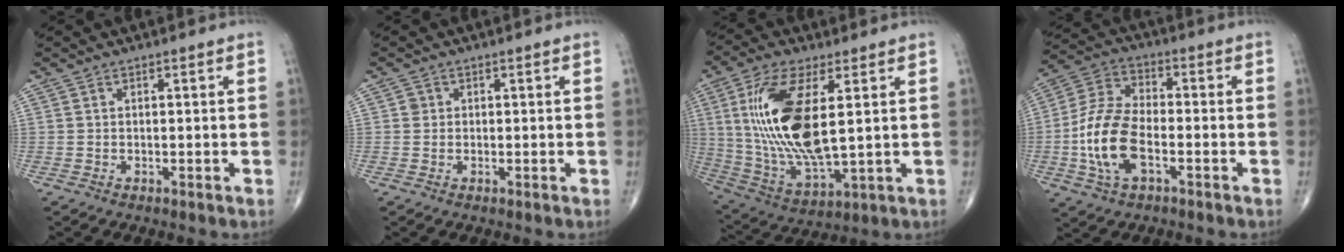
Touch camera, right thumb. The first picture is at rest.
{"total": 1.0, "force": [0.2, 1.0, 0.2], "torque": [0.003, 0.001, 0.002]}
{"total": 19.8, "force": [3.5, 7.7, 17.9], "torque": [-0.372, -0.022, 0.075]}
{"total": 13.1, "force": [-3.5, 6.8, 10.6], "torque": [-0.222, 0.022, -0.072]}